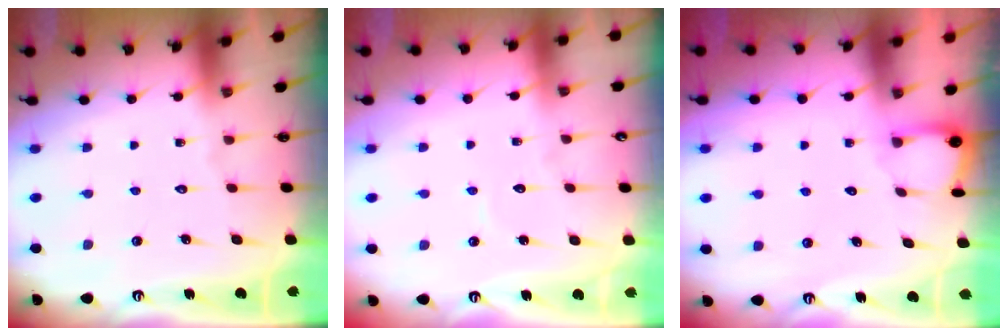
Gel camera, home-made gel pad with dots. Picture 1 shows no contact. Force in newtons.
{"total": 3.5, "press": 3.5, "slide": 0.3}
{"total": 1.8, "press": 1.8, "slide": 0.1}